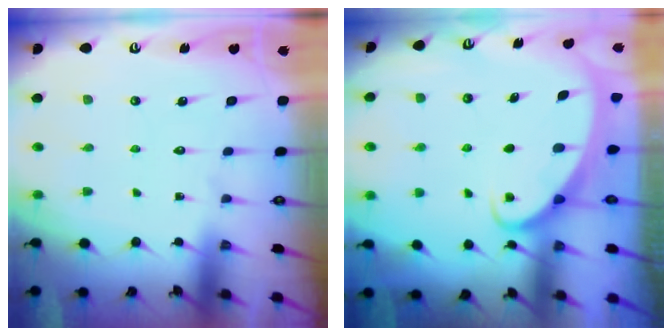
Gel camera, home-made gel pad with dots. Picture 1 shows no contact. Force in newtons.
{"total": 2.0, "press": 2.0, "slide": 0.0}